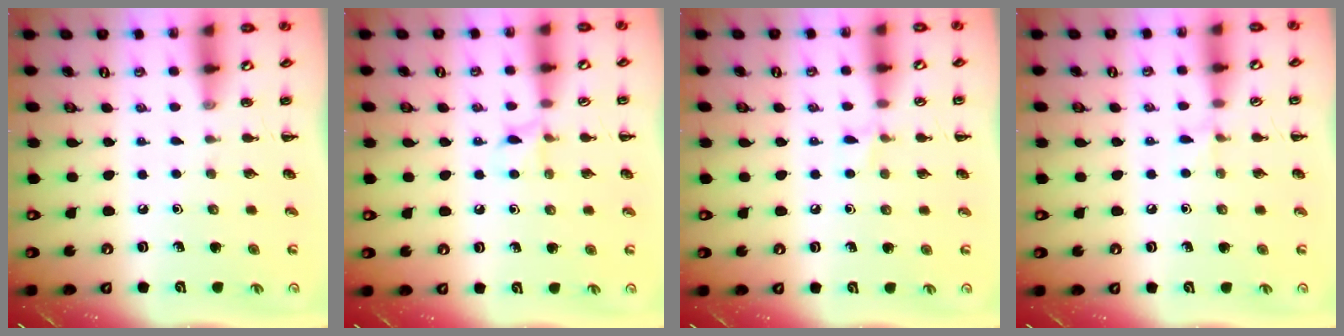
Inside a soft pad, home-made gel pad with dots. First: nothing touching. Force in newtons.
{"total": 5.5, "press": 5.1, "slide": 2.0}
{"total": 3.7, "press": 3.5, "slide": 1.2}
{"total": 3.7, "press": 3.5, "slide": 1.4}